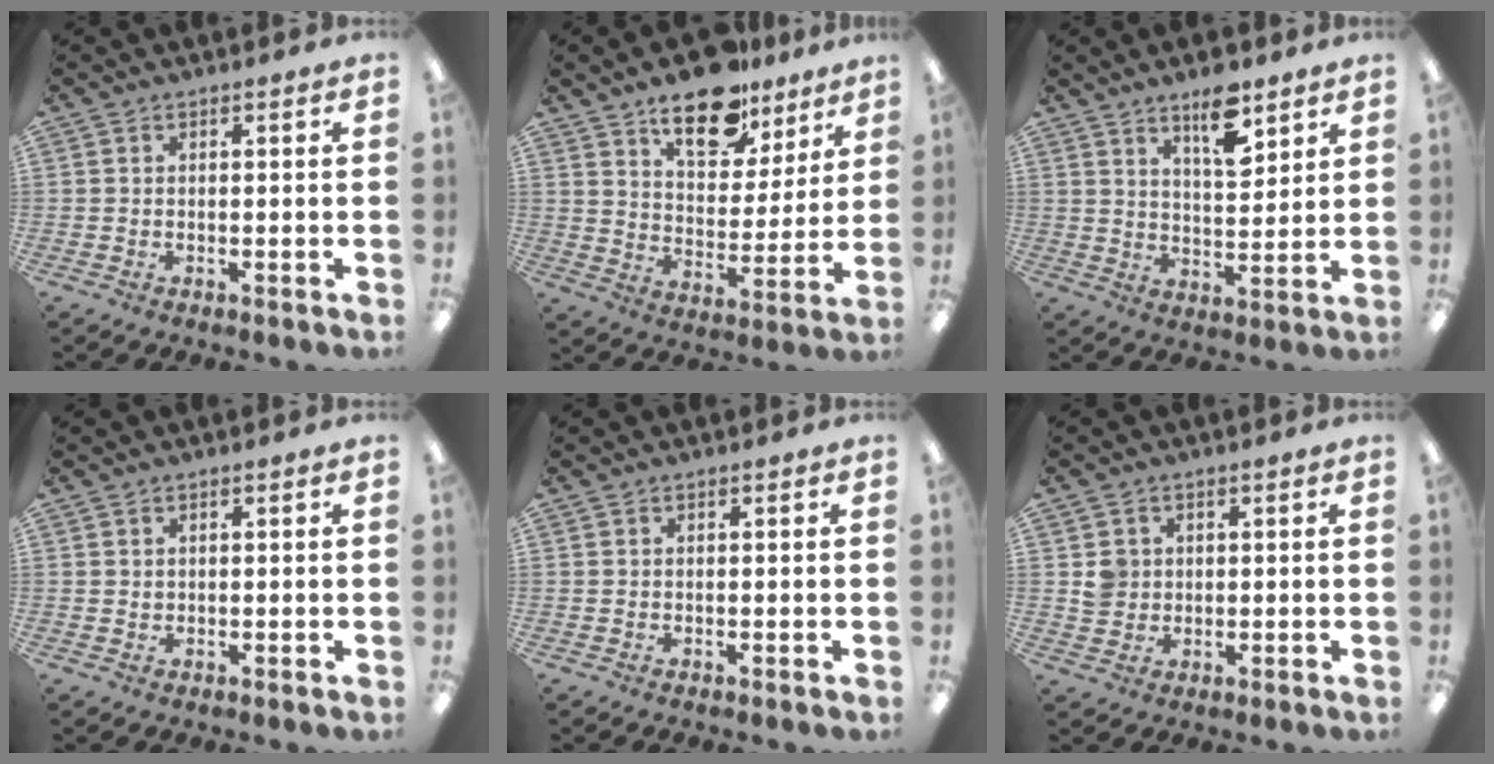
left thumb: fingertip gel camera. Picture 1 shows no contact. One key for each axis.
{"total": 15.6, "fx": 11.5, "fy": 7.4, "fz": 7.6, "tx": -0.106, "ty": -0.065, "tz": 0.200}
{"total": 10.2, "fx": 6.9, "fy": 4.0, "fz": 6.4, "tx": -0.093, "ty": -0.037, "tz": 0.115}
{"total": 0.8, "fx": 0.4, "fy": 0.7, "fz": 0.1, "tx": -0.004, "ty": 0.002, "tz": 0.008}
{"total": 0.0}
{"total": 4.1, "fx": 0.9, "fy": 4.0, "fz": 0.8, "tx": -0.011, "ty": 0.002, "tz": 0.014}